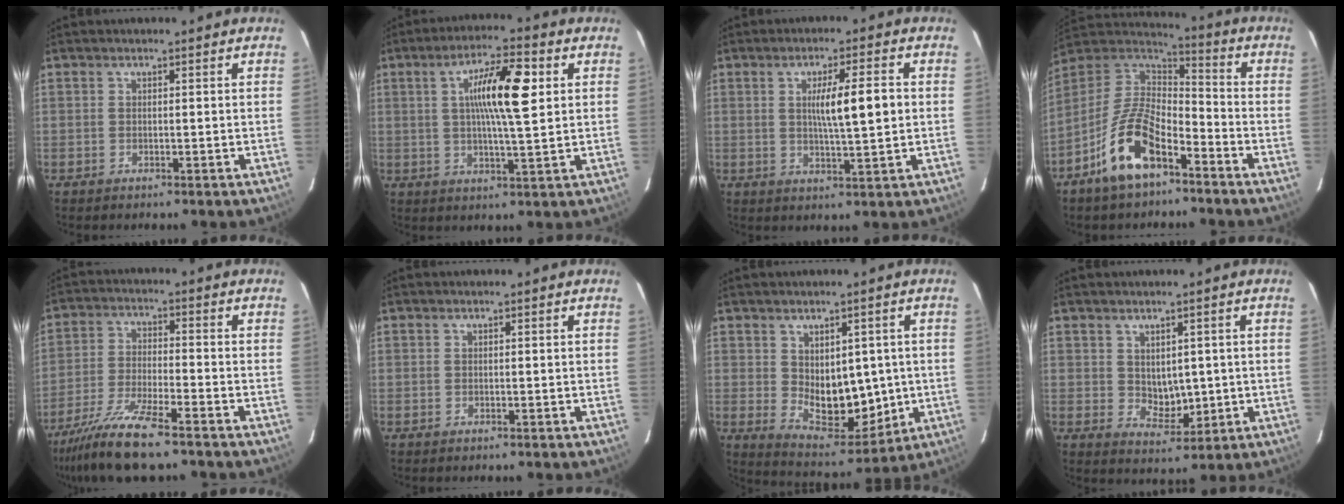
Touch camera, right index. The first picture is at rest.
{"total": 10.9, "force": [2.5, 1.3, 10.5], "torque": [-0.183, 0.012, 0.041]}
{"total": 7.6, "force": [0.9, 0.5, 7.5], "torque": [-0.122, 0.002, 0.016]}
{"total": 13.2, "force": [-7.5, 5.3, 9.5], "torque": [-0.200, 0.008, -0.141]}
{"total": 10.1, "force": [-7.8, 0.4, 6.4], "torque": [-0.124, -0.030, -0.144]}
{"total": 0.0}
{"total": 10.4, "force": [-0.1, 5.8, 8.6], "torque": [-0.129, -0.005, 0.024]}
{"total": 4.8, "force": [0.4, 3.2, 3.6], "torque": [-0.053, -0.006, 0.022]}